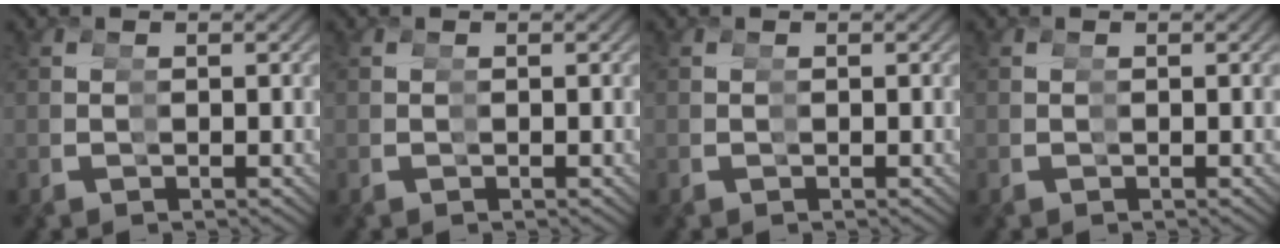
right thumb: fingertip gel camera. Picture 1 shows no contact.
{"total": 0.0}
{"total": 0.0}
{"total": 0.0}